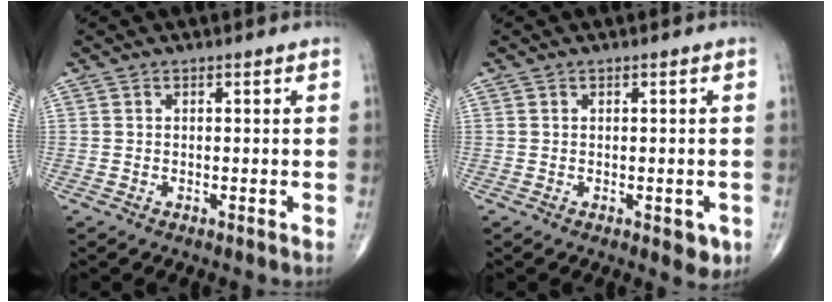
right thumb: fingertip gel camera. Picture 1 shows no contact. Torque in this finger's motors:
{"motor_torque": [0.44, 0.58, -0.10, -0.02, 0.00]}